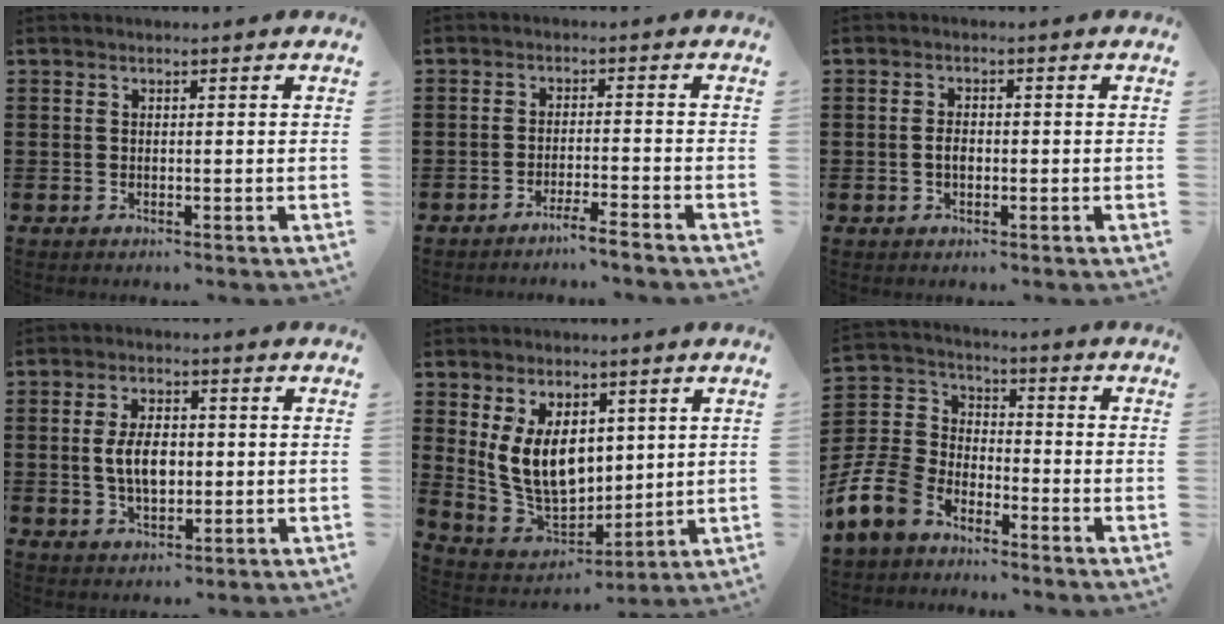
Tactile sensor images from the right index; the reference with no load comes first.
{"total": 3.3, "force": [-2.9, -0.7, 1.4], "torque": [-0.022, -0.006, -0.056]}
{"total": 2.0, "force": [-0.2, 1.1, 1.6], "torque": [-0.031, 0.005, -0.005]}
{"total": 5.9, "force": [0.0, 3.3, 4.9], "torque": [-0.087, 0.001, -0.007]}
{"total": 10.0, "force": [2.6, 6.6, 7.0], "torque": [-0.165, -0.002, 0.048]}
{"total": 9.3, "force": [-6.5, 5.8, 3.4], "torque": [-0.116, 0.021, -0.135]}